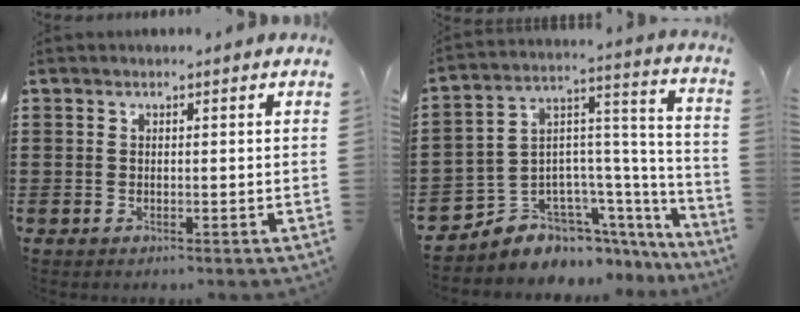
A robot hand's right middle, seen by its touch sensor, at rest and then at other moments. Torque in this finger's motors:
{"motor_torque": [1.27, -0.87, 0.14, 0.04]}